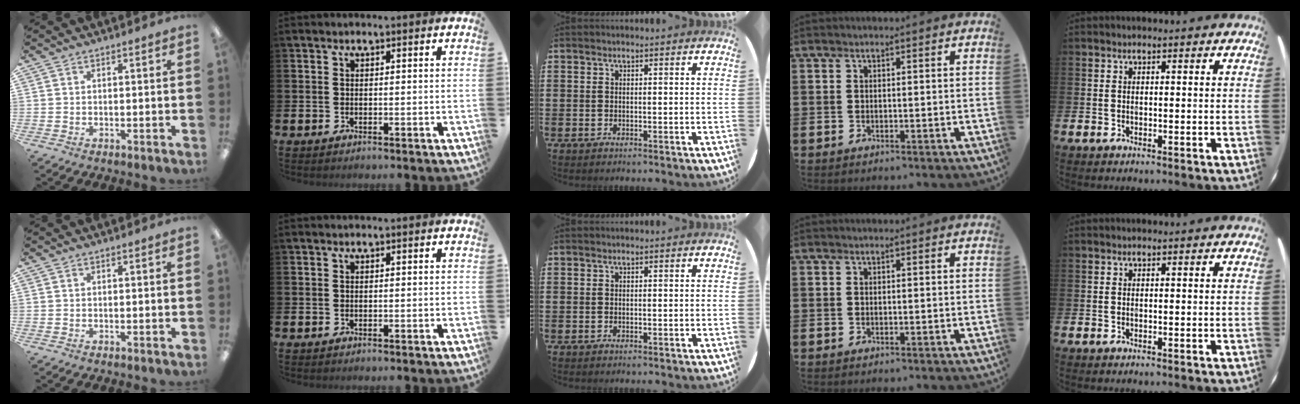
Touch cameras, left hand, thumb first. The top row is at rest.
{}